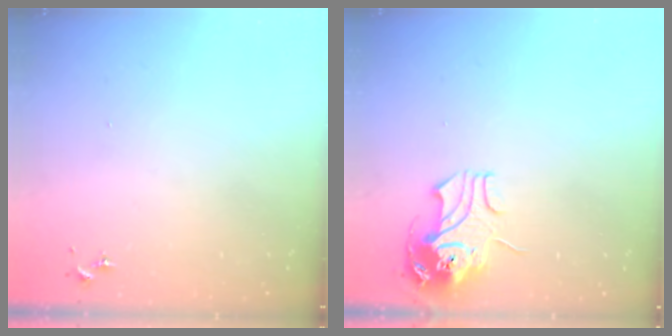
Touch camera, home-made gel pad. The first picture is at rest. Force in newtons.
{"total": 11.0, "press": 10.9, "slide": 1.5}